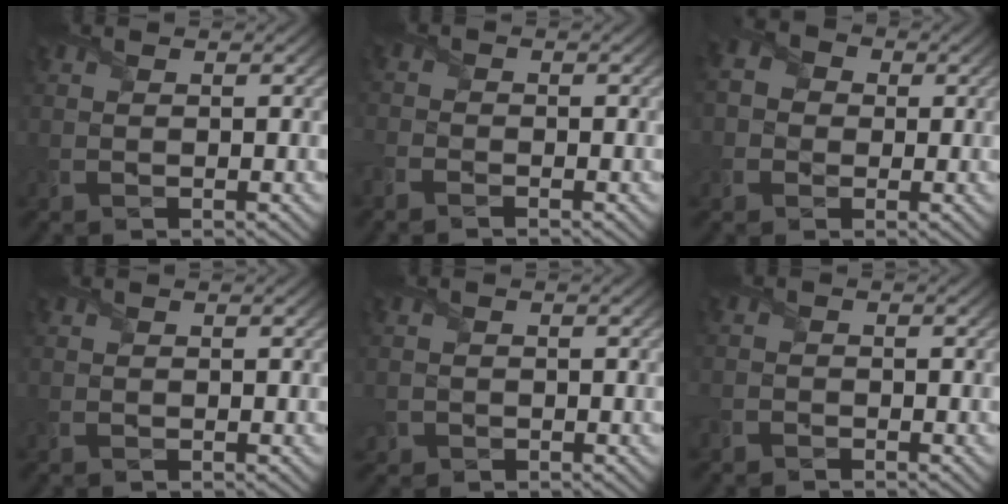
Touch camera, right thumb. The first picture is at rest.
{"total": 2.4, "force": [-2.0, 1.0, 0.9], "torque": [-0.024, -0.004, -0.047]}
{"total": 3.9, "force": [-0.1, 3.7, 1.4], "torque": [-0.044, 0.006, -0.012]}
{"total": 0.0}
{"total": 1.5, "force": [-0.7, 1.3, 0.0], "torque": [-0.001, -0.003, -0.015]}
{"total": 1.4, "force": [-1.2, 0.5, -0.1], "torque": [0.005, 0.001, -0.030]}